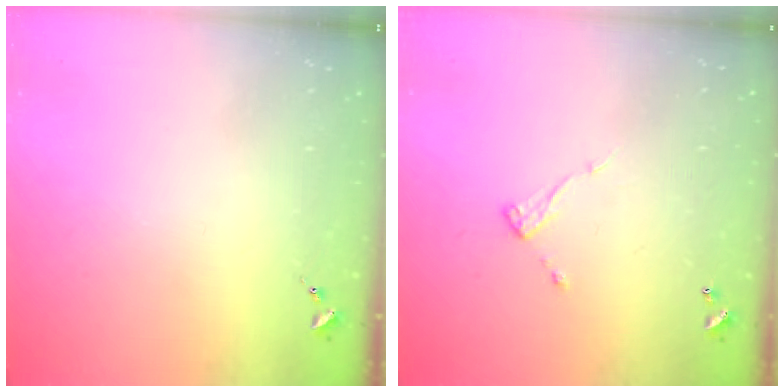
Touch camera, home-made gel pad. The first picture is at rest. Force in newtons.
{"total": 7.0, "press": 7.0, "slide": 0.4}